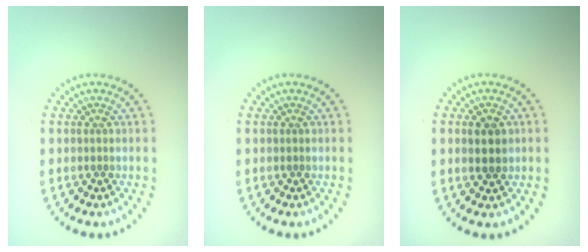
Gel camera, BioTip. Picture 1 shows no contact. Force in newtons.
{"total": 0.0}
{"total": 2.3, "press": 2.3, "slide": 0.4}